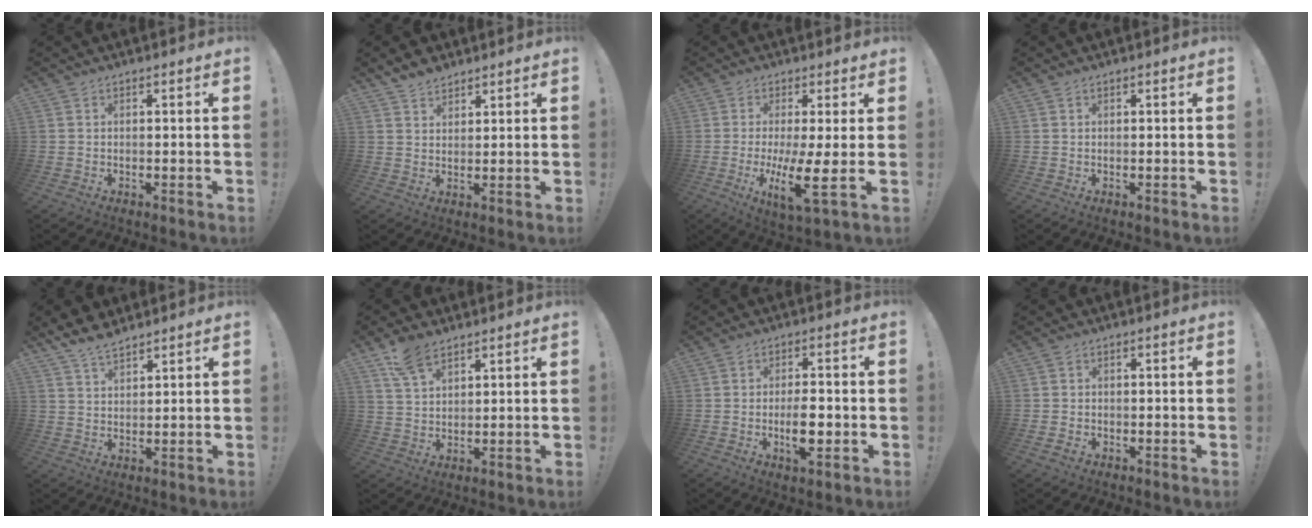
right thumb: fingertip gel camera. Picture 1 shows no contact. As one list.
[{"total": 4.7, "force": [4.1, 2.0, 1.1], "torque": [-0.017, -0.022, 0.076]}, {"total": 10.5, "force": [-1.2, 1.3, 10.4], "torque": [-0.178, -0.022, -0.020]}, {"total": 0.0}, {"total": 6.3, "force": [5.3, 2.2, 2.6], "torque": [-0.047, -0.028, 0.100]}, {"total": 7.9, "force": [5.4, 3.7, 4.3], "torque": [-0.080, -0.019, 0.104]}, {"total": 7.7, "force": [-1.8, 2.8, 6.9], "torque": [-0.115, -0.004, -0.034]}, {"total": 1.8, "force": [-0.8, 1.4, 0.8], "torque": [-0.011, 0.007, -0.014]}]